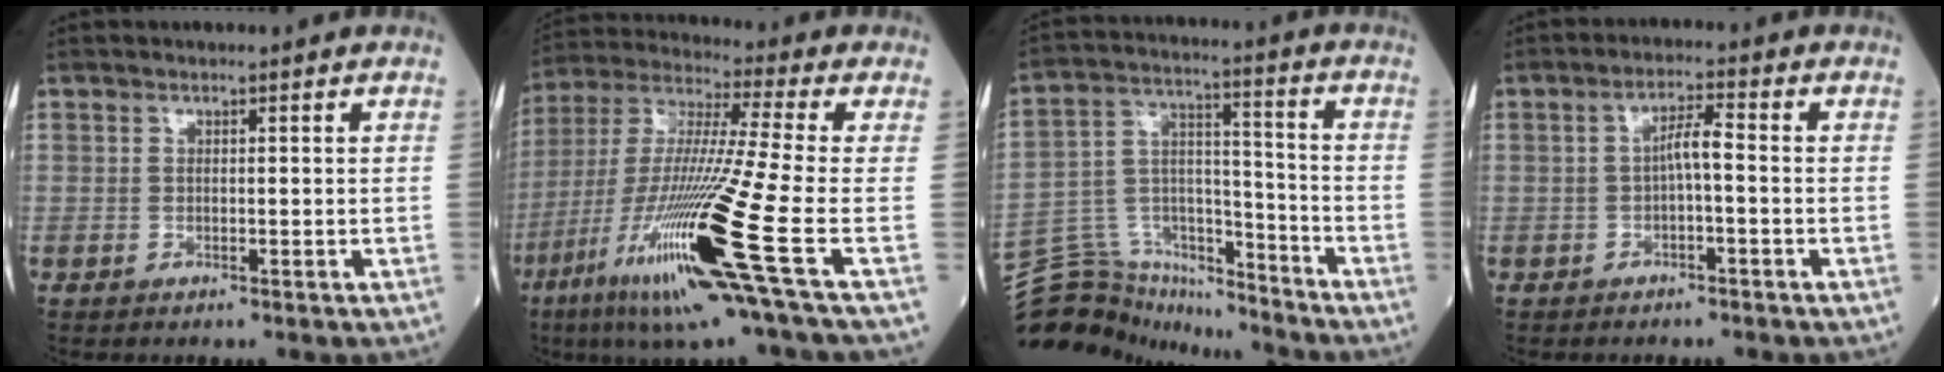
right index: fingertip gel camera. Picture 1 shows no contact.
{"total": 21.8, "force": [-8.6, -0.7, 20.0], "torque": [-0.405, -0.046, -0.167]}
{"total": 16.9, "force": [-15.6, 5.8, 2.5], "torque": [-0.058, 0.059, -0.258]}
{"total": 3.3, "force": [-0.5, 0.5, 3.3], "torque": [-0.056, 0.011, -0.009]}